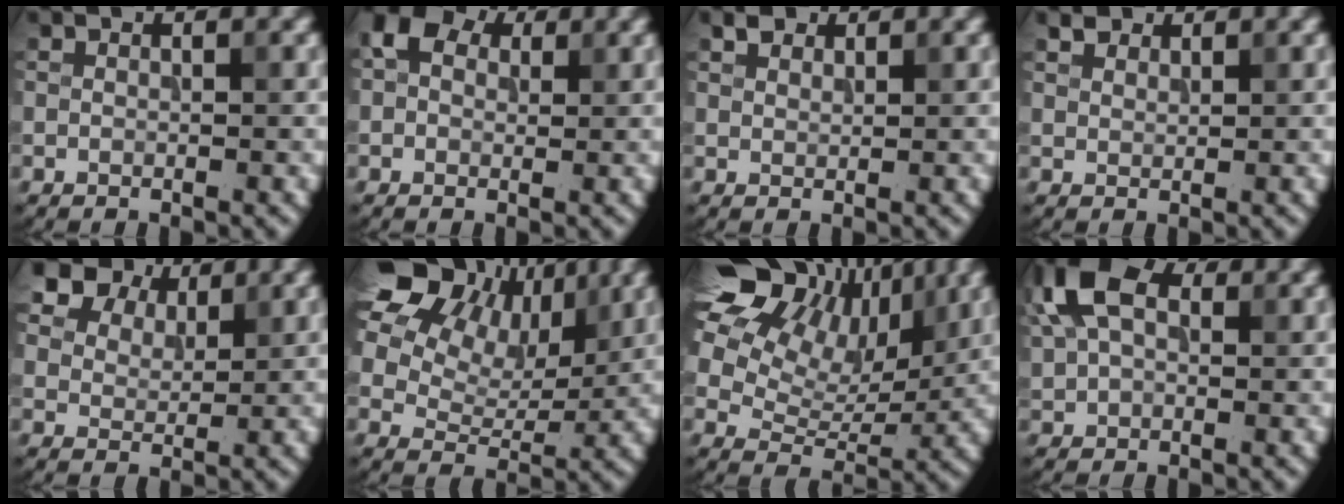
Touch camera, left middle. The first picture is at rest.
{"total": 4.2, "force": [1.7, 3.0, 2.4], "torque": [-0.044, 0.011, 0.008]}
{"total": 1.3, "force": [1.0, 0.7, 0.3], "torque": [-0.006, 0.003, 0.020]}
{"total": 1.4, "force": [1.2, 0.7, 0.2], "torque": [-0.006, 0.003, 0.023]}
{"total": 7.0, "force": [5.2, 3.9, 2.5], "torque": [-0.068, -0.012, 0.106]}
{"total": 16.4, "force": [8.7, 10.9, 8.6], "torque": [-0.189, 0.050, 0.163]}
{"total": 15.0, "force": [8.8, 8.8, 8.3], "torque": [-0.170, 0.059, 0.133]}
{"total": 7.5, "force": [2.9, 4.6, 5.2], "torque": [-0.125, 0.023, 0.043]}